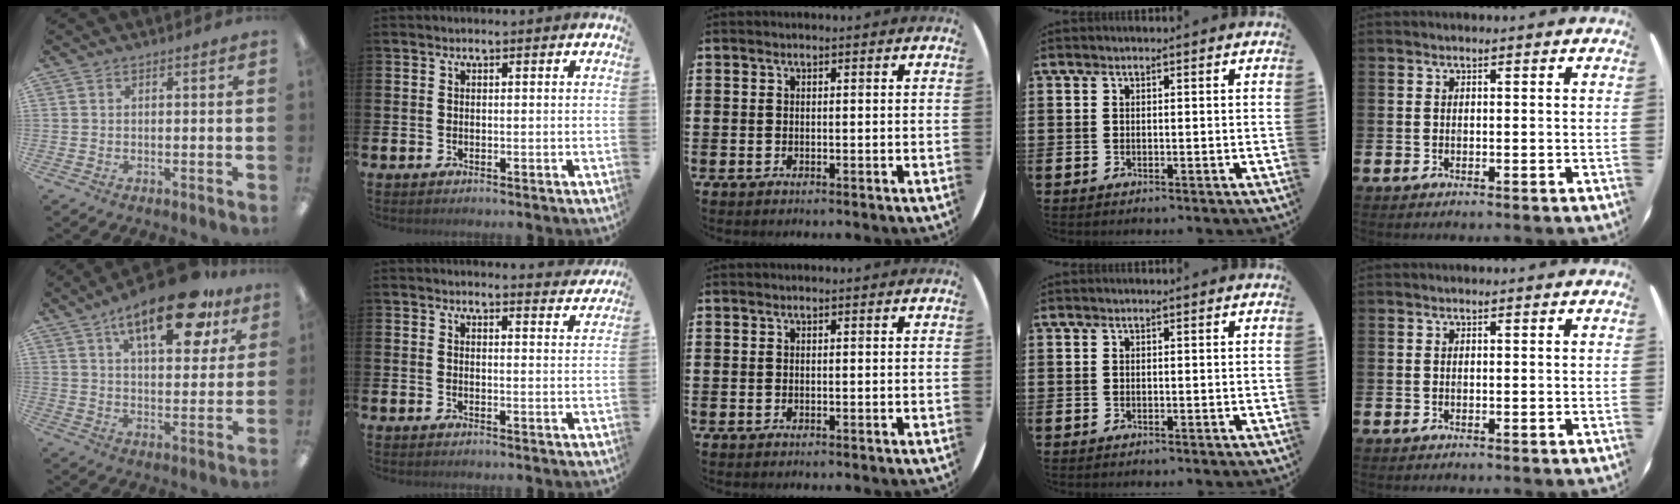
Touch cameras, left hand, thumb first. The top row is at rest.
{"thumb": {"total": 19.3, "force": [11.2, 7.8, 13.7], "torque": [-0.194, -0.050, 0.175]}, "index": {"total": 3.0, "force": [3.0, 0.1, 0.0], "torque": [0.016, -0.026, 0.049]}}